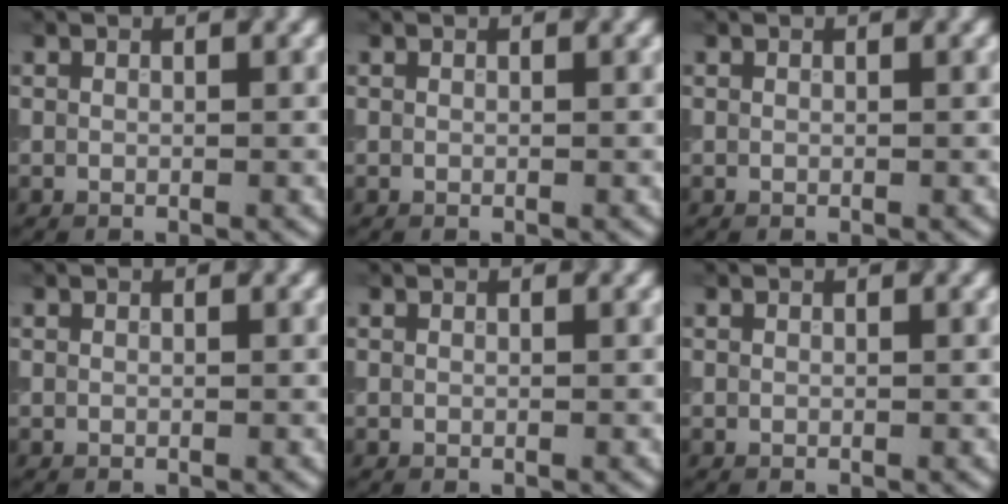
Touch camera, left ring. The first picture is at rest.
{"total": 0.0}
{"total": 0.0}
{"total": 0.0}
{"total": 0.0}
{"total": 0.0}